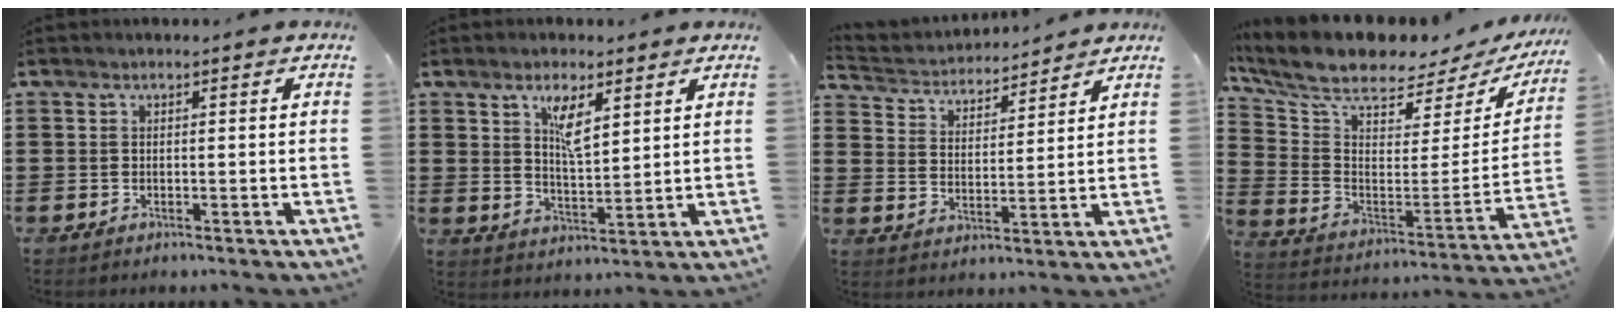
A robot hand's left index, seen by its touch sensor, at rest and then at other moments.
{"total": 5.7, "force": [3.2, 2.0, 4.3], "torque": [-0.077, -0.001, 0.052]}
{"total": 3.7, "force": [3.6, 0.8, -0.2], "torque": [-0.020, -0.024, 0.059]}
{"total": 8.0, "force": [6.8, 1.7, 4.0], "torque": [-0.111, -0.060, 0.116]}